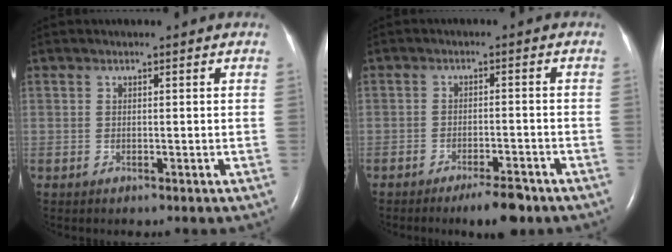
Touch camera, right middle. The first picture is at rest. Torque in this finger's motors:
{"motor_torque": [0.00, -0.11, 0.08, 0.05]}